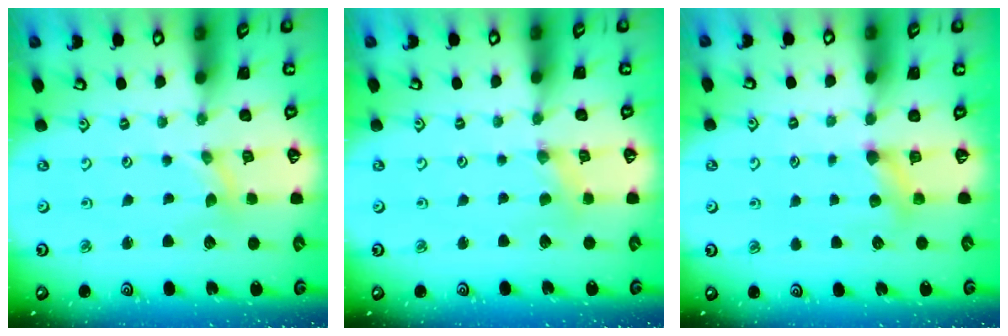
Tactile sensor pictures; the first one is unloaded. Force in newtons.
{"total": 0.6, "press": 0.6, "slide": 0.1}
{"total": 4.6, "press": 4.5, "slide": 0.7}